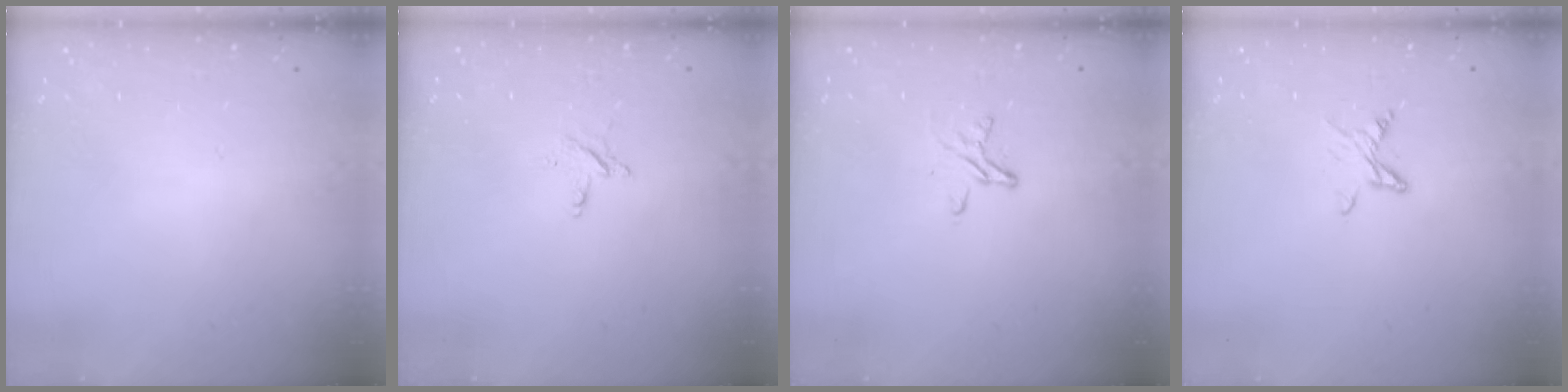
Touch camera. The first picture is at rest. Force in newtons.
{"total": 2.4, "press": 2.4, "slide": 0.2}
{"total": 4.9, "press": 4.9, "slide": 0.3}
{"total": 3.8, "press": 3.8, "slide": 0.5}